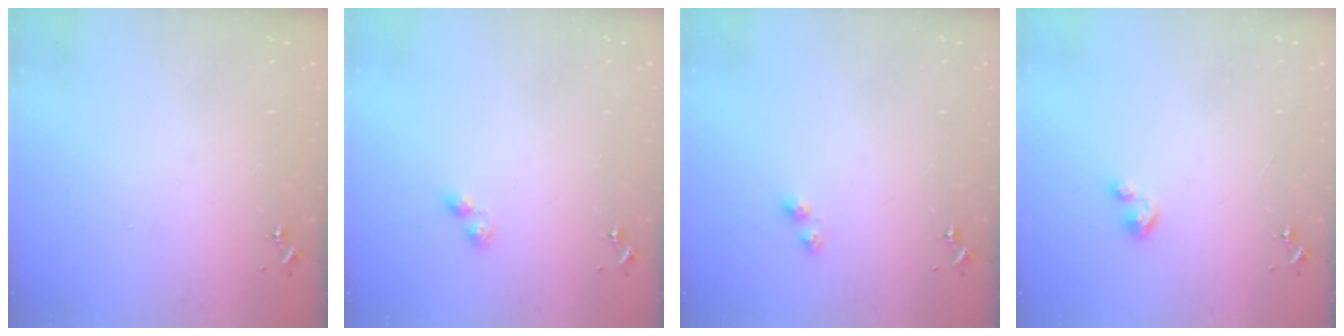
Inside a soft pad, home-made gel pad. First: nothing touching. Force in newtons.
{"total": 4.1, "press": 4.1, "slide": 0.5}
{"total": 2.8, "press": 2.7, "slide": 0.4}
{"total": 4.2, "press": 4.2, "slide": 0.4}